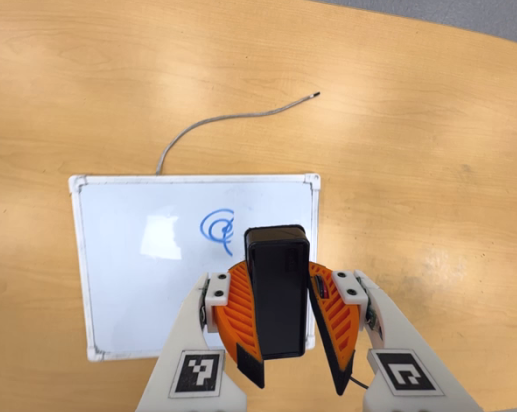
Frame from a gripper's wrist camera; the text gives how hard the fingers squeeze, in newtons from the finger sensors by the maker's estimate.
{"total": 8.4, "left": 9.1, "right": 7.6}